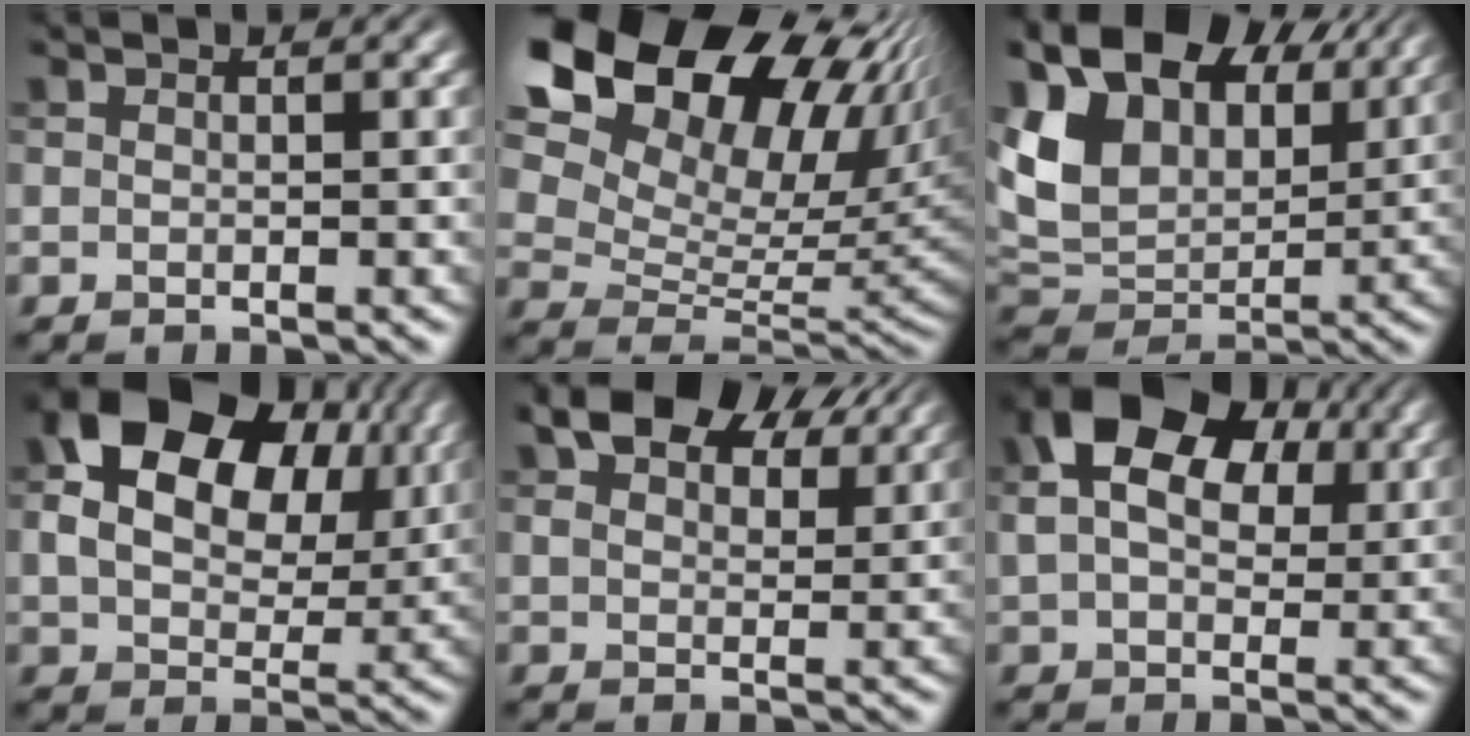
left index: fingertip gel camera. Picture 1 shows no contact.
{"total": 19.1, "force": [11.0, 10.9, 11.2], "torque": [-0.193, 0.055, 0.178]}
{"total": 12.8, "force": [5.8, 8.5, 7.6], "torque": [-0.167, 0.024, 0.105]}
{"total": 16.6, "force": [6.1, 10.5, 11.3], "torque": [-0.186, 0.021, 0.104]}
{"total": 8.9, "force": [5.7, 4.5, 5.1], "torque": [-0.088, 0.018, 0.089]}
{"total": 13.3, "force": [4.8, 8.8, 8.8], "torque": [-0.155, 0.042, 0.070]}